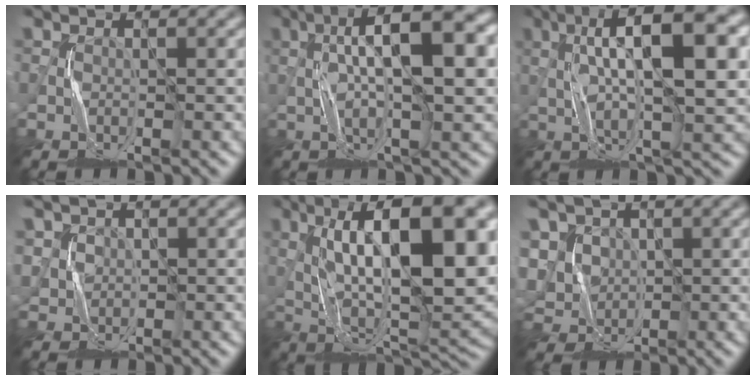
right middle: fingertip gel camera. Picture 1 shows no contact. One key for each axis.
{"total": 11.1, "fx": 2.0, "fy": 2.7, "fz": 10.6, "tx": -0.159, "ty": 0.015, "tz": 0.028}
{"total": 12.1, "fx": 2.8, "fy": 2.9, "fz": 11.4, "tx": -0.182, "ty": 0.014, "tz": 0.045}
{"total": 2.6, "fx": 1.5, "fy": 2.0, "fz": -0.5, "tx": -0.001, "ty": -0.002, "tz": 0.042}
{"total": 15.3, "fx": 4.0, "fy": 4.8, "fz": 13.9, "tx": -0.214, "ty": 0.012, "tz": 0.066}
{"total": 5.4, "fx": 2.0, "fy": 4.7, "fz": 1.6, "tx": -0.053, "ty": 0.018, "tz": 0.035}